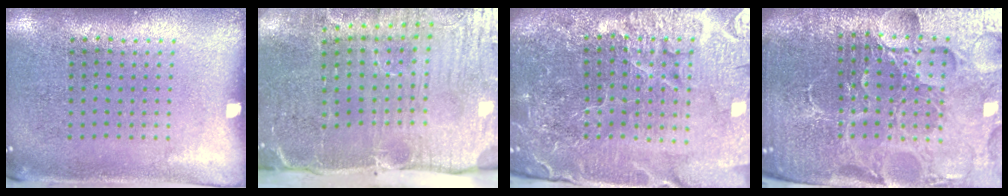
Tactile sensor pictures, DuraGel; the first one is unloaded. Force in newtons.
{"total": 5.3, "press": 4.4, "slide": 2.9}
{"total": 6.2, "press": 5.5, "slide": 2.9}
{"total": 6.2, "press": 5.6, "slide": 2.7}